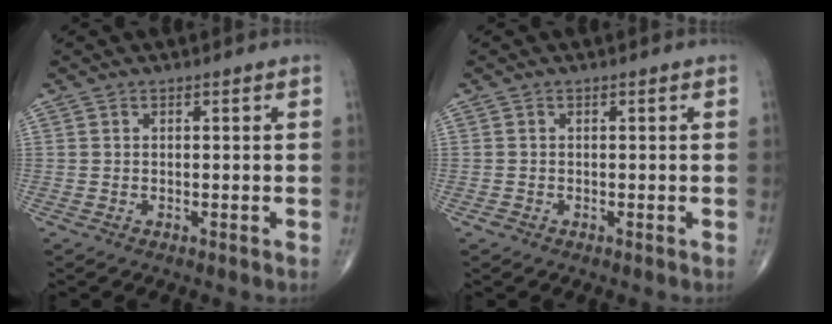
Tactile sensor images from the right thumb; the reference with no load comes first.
{"total": 0.6, "force": [-0.3, 0.5, 0.1], "torque": [-0.003, 0.001, -0.009]}